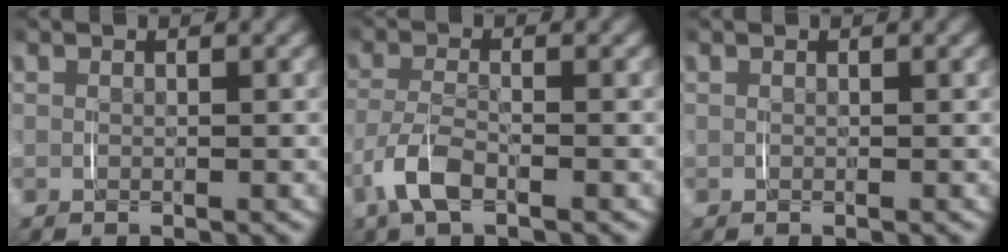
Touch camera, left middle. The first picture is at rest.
{"total": 3.1, "force": [-2.4, 0.6, 2.0], "torque": [-0.050, -0.009, -0.042]}
{"total": 0.0}